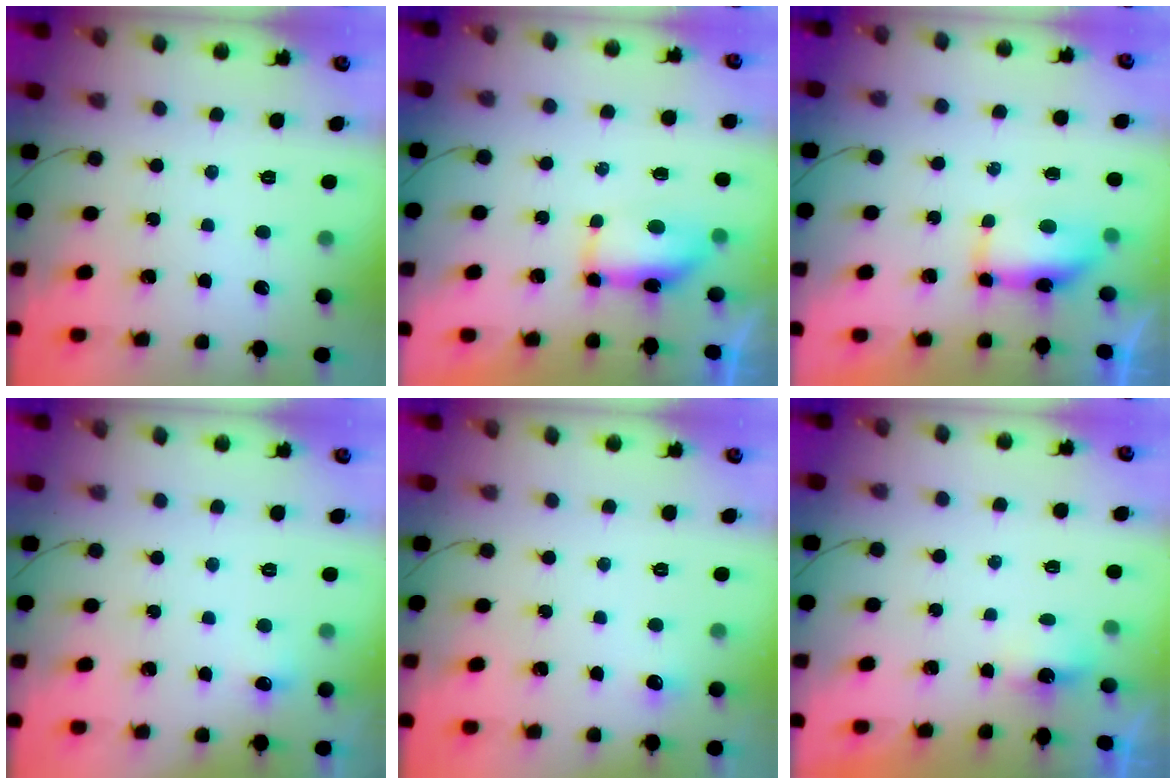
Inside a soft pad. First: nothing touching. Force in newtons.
{"total": 7.2, "press": 7.2, "slide": 0.4}
{"total": 7.1, "press": 7.0, "slide": 1.4}
{"total": 5.0, "press": 4.8, "slide": 1.5}
{"total": 3.6, "press": 3.4, "slide": 1.3}
{"total": 2.7, "press": 2.7, "slide": 0.7}